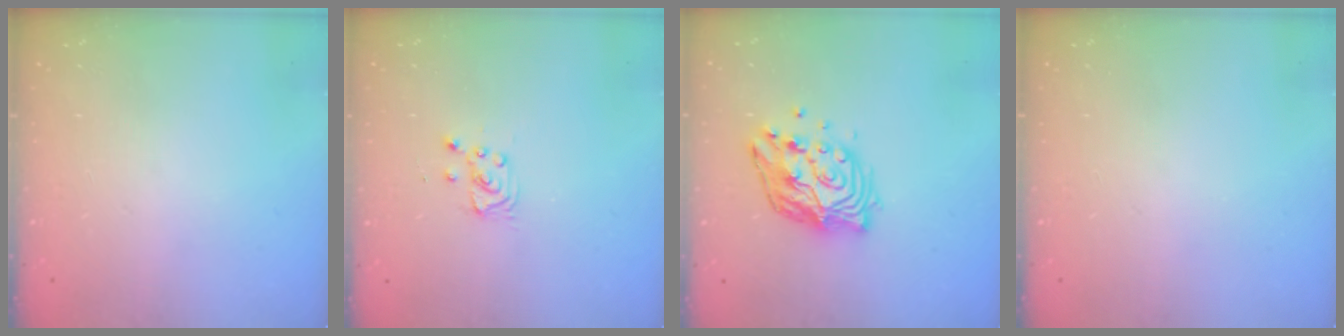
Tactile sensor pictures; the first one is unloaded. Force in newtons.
{"total": 3.5, "press": 3.4, "slide": 0.4}
{"total": 12.4, "press": 12.3, "slide": 1.1}
{"total": 0.0}